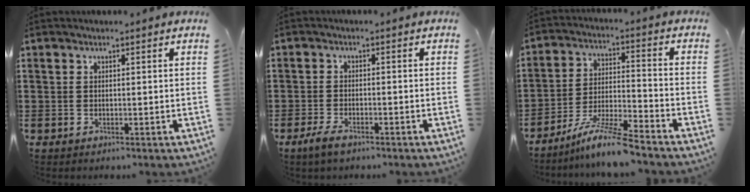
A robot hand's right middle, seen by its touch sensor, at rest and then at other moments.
{"total": 2.4, "force": [-1.6, 0.8, 1.6], "torque": [-0.041, -0.002, -0.036]}
{"total": 8.3, "force": [-7.2, 0.0, 4.3], "torque": [-0.091, -0.007, -0.141]}